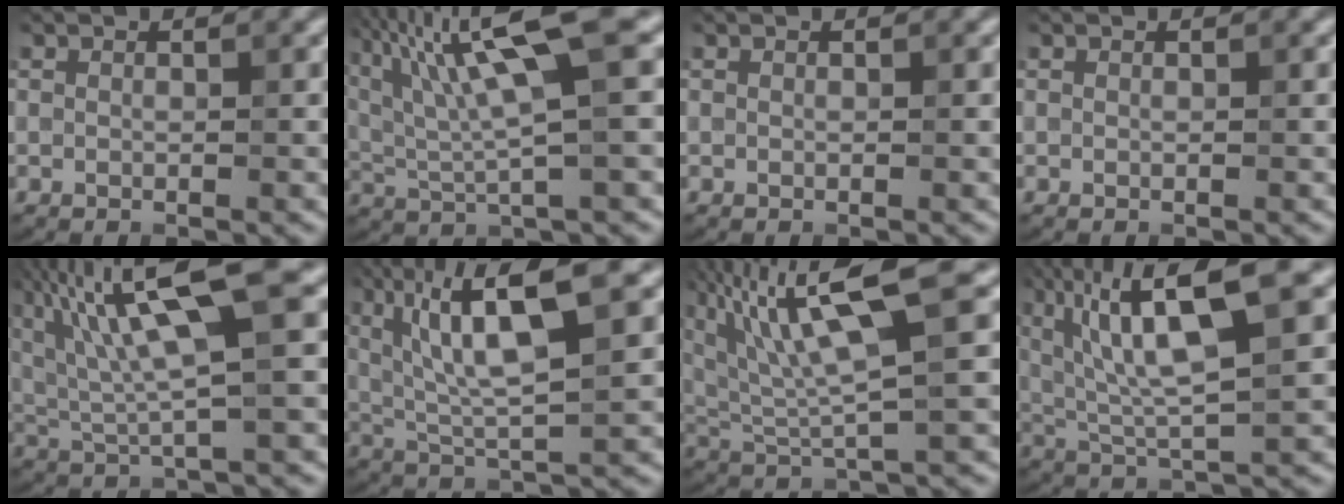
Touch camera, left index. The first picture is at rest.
{"total": 10.8, "force": [4.5, 2.3, 9.6], "torque": [-0.173, 0.018, 0.082]}
{"total": 0.0}
{"total": 0.0}
{"total": 12.0, "force": [4.8, 2.6, 10.7], "torque": [-0.199, 0.020, 0.086]}
{"total": 9.5, "force": [3.8, 2.1, 8.5], "torque": [-0.142, 0.012, 0.068]}
{"total": 9.9, "force": [4.2, 1.9, 8.7], "torque": [-0.166, 0.017, 0.079]}
{"total": 10.9, "force": [4.4, 2.5, 9.6], "torque": [-0.164, 0.019, 0.078]}